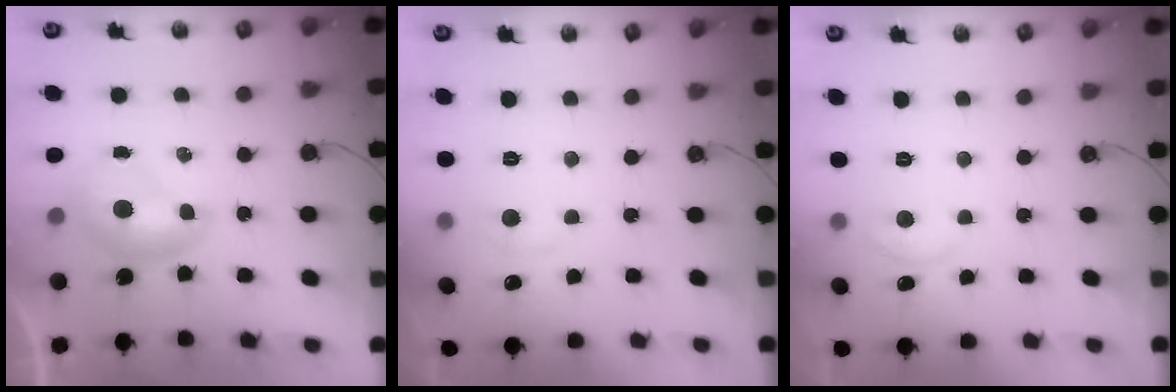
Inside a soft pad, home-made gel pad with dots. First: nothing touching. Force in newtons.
{"total": 0.8, "press": 0.4, "slide": 0.7}
{"total": 2.0, "press": 2.0, "slide": 0.3}